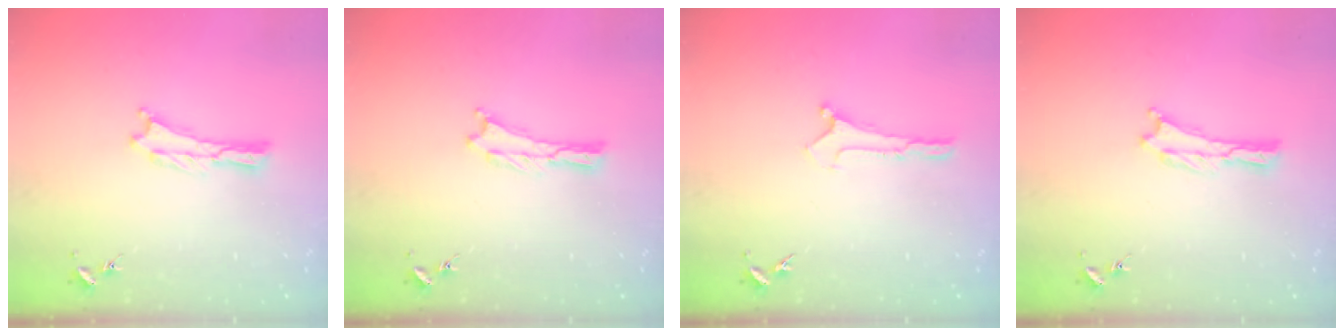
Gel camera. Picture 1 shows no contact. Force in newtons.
{"total": 0.0}
{"total": 0.0}
{"total": 0.0}